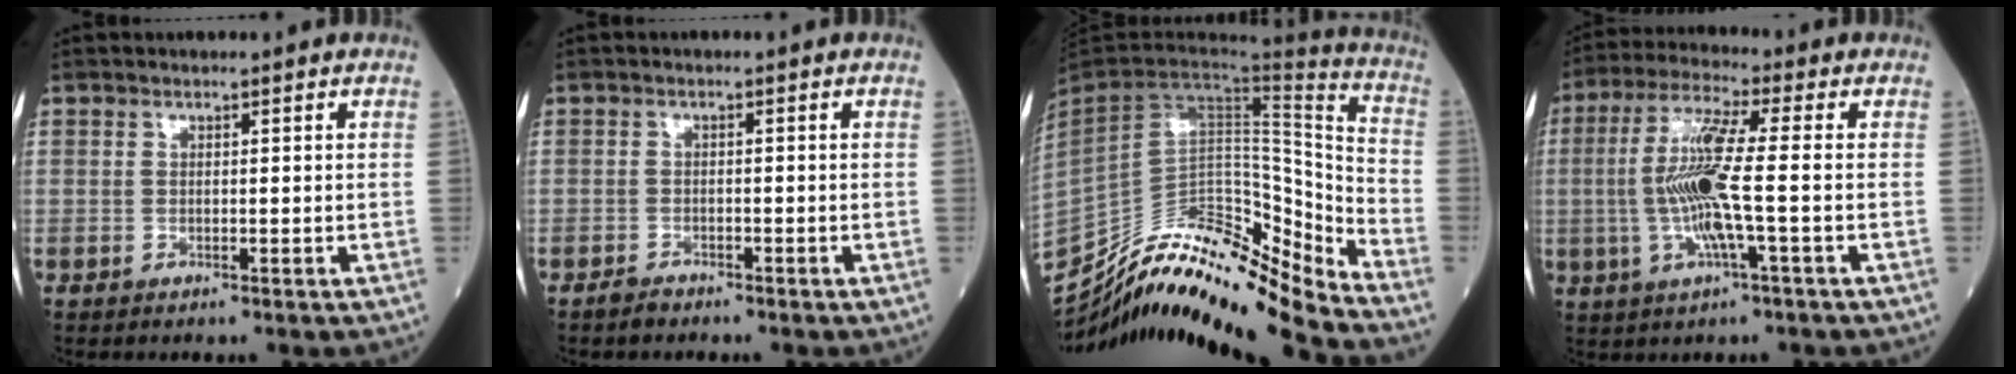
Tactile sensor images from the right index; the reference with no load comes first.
{"total": 1.3, "force": [-1.2, 0.4, 0.1], "torque": [-0.003, 0.000, -0.022]}
{"total": 22.8, "force": [-20.9, 2.1, 8.9], "torque": [-0.174, 0.024, -0.343]}
{"total": 10.6, "force": [-1.1, 0.4, 10.6], "torque": [-0.219, 0.005, -0.029]}